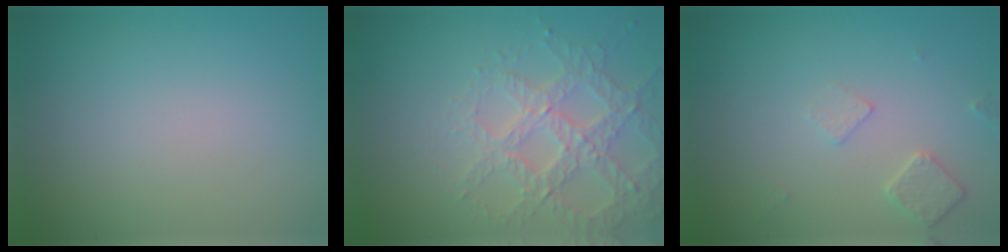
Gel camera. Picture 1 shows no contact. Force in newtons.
{"total": 3.7, "press": 3.7, "slide": 0.6}
{"total": 1.8, "press": 1.8, "slide": 0.3}